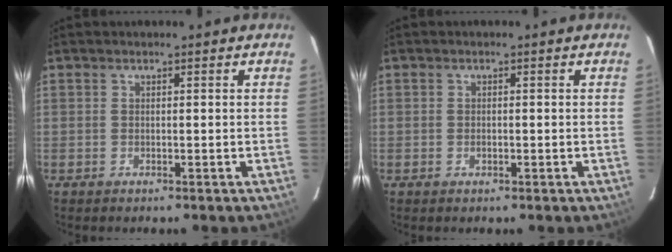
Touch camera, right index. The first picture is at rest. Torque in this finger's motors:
{"motor_torque": [-0.04, 0.01, -0.03, -0.02]}